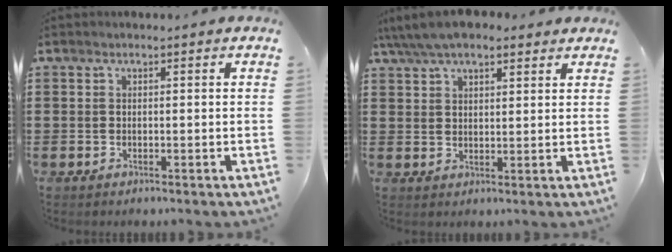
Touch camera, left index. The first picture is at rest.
{"total": 6.4, "force": [5.2, 2.1, 3.2], "torque": [-0.076, -0.001, 0.097]}